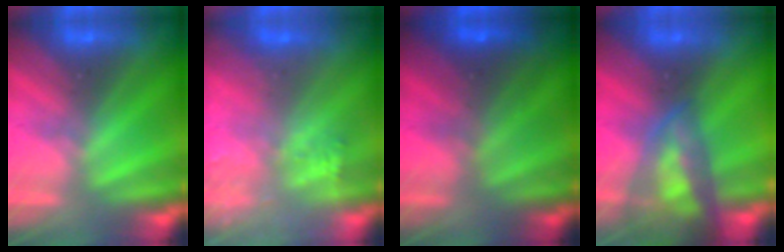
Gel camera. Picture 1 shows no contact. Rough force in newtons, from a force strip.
{"total": 7.2}
{"total": 5.6}
{"total": 7.4}